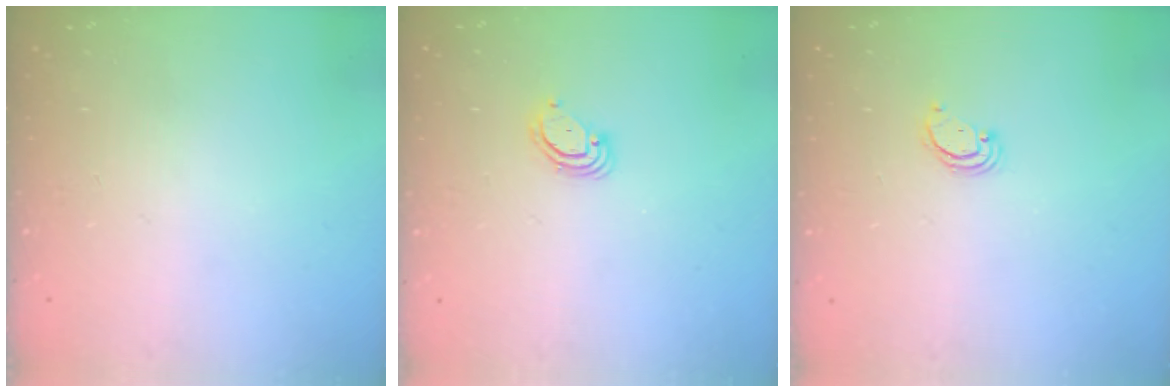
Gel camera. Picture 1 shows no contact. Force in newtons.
{"total": 3.8, "press": 3.8, "slide": 0.3}
{"total": 2.2, "press": 2.2, "slide": 0.2}